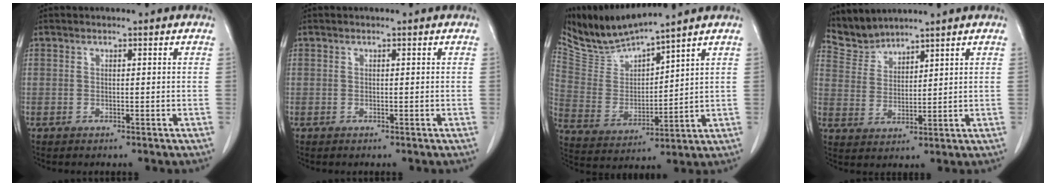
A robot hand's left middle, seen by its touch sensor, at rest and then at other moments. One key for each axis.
{"total": 0.0}
{"total": 8.8, "fx": 8.6, "fy": -0.8, "fz": 1.6, "tx": -0.053, "ty": -0.010, "tz": 0.190}
{"total": 4.8, "fx": 4.7, "fy": 0.3, "fz": -0.8, "tx": 0.009, "ty": 0.002, "tz": 0.107}